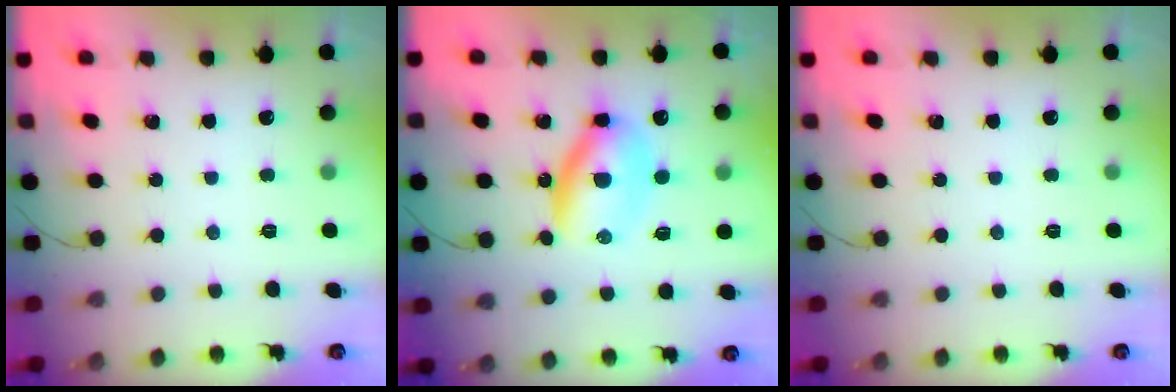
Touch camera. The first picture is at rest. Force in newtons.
{"total": 7.1, "press": 7.1, "slide": 0.4}
{"total": 0.0}